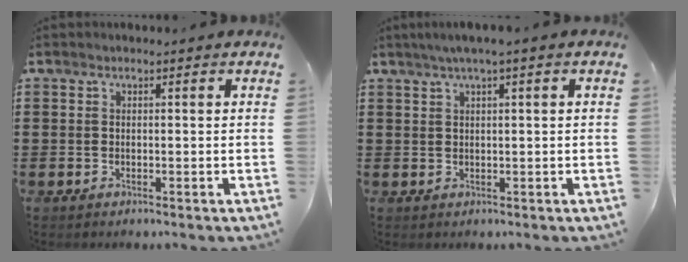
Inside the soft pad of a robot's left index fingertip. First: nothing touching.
{"total": 1.8, "force": [0.6, -0.1, 1.7], "torque": [-0.031, -0.001, 0.010]}